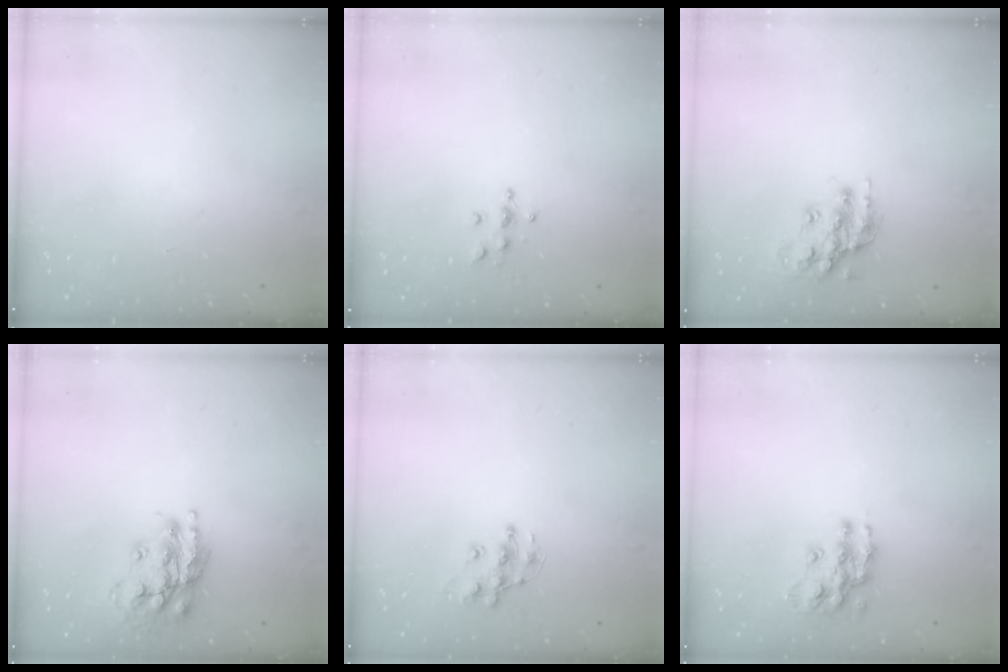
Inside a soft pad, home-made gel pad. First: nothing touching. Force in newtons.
{"total": 4.6, "press": 4.5, "slide": 0.5}
{"total": 15.0, "press": 15.0, "slide": 1.2}
{"total": 17.3, "press": 17.2, "slide": 1.7}
{"total": 9.8, "press": 9.8, "slide": 0.6}
{"total": 11.8, "press": 11.7, "slide": 0.6}